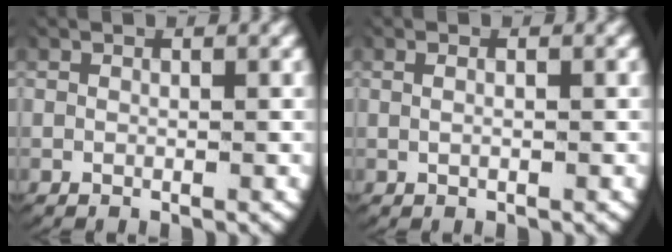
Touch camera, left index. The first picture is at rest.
{"total": 0.6, "force": [0.0, -0.1, 0.6], "torque": [-0.017, -0.003, 0.001]}